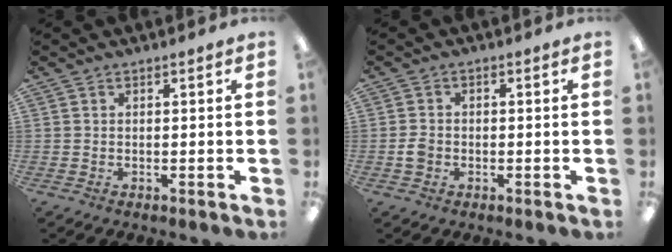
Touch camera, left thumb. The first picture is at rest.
{"total": 2.7, "force": [-0.8, 2.1, 1.4], "torque": [-0.024, 0.005, -0.015]}